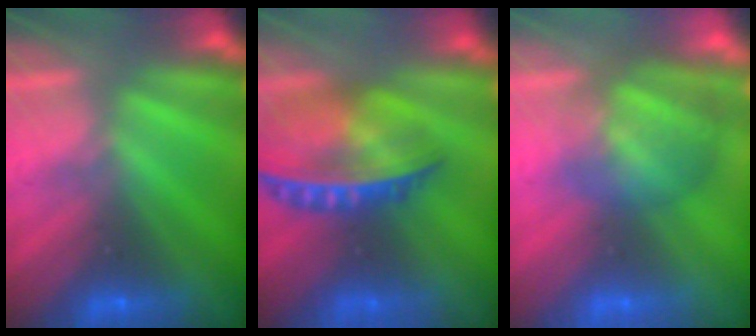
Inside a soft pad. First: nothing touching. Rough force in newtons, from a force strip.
{"total": 8.7}
{"total": 2.9}